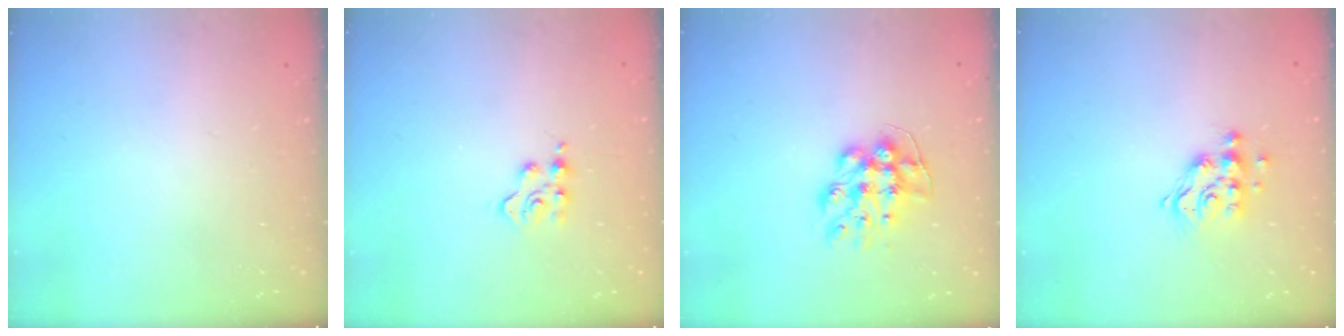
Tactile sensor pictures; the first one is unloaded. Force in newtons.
{"total": 3.3, "press": 3.3, "slide": 0.6}
{"total": 8.7, "press": 8.7, "slide": 0.5}
{"total": 11.7, "press": 11.6, "slide": 0.9}